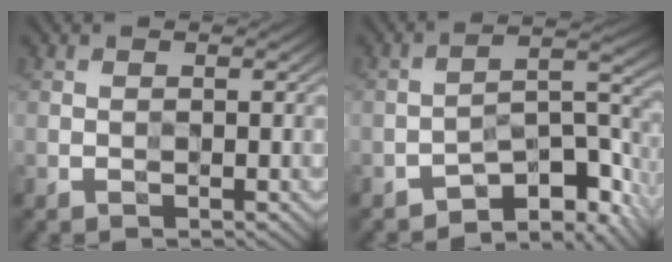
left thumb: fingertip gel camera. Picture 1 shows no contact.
{"total": 10.2, "force": [-7.5, 3.1, 6.3], "torque": [-0.077, 0.003, -0.127]}